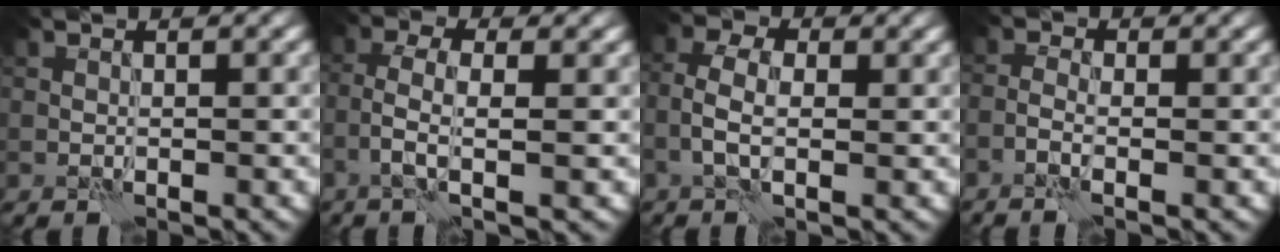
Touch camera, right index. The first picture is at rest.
{"total": 3.8, "force": [-1.1, 1.1, 3.5], "torque": [-0.079, 0.005, -0.026]}
{"total": 3.6, "force": [-0.6, 1.8, 3.1], "torque": [-0.081, 0.001, -0.011]}
{"total": 2.2, "force": [-1.1, 0.7, 1.9], "torque": [-0.050, -0.003, -0.023]}